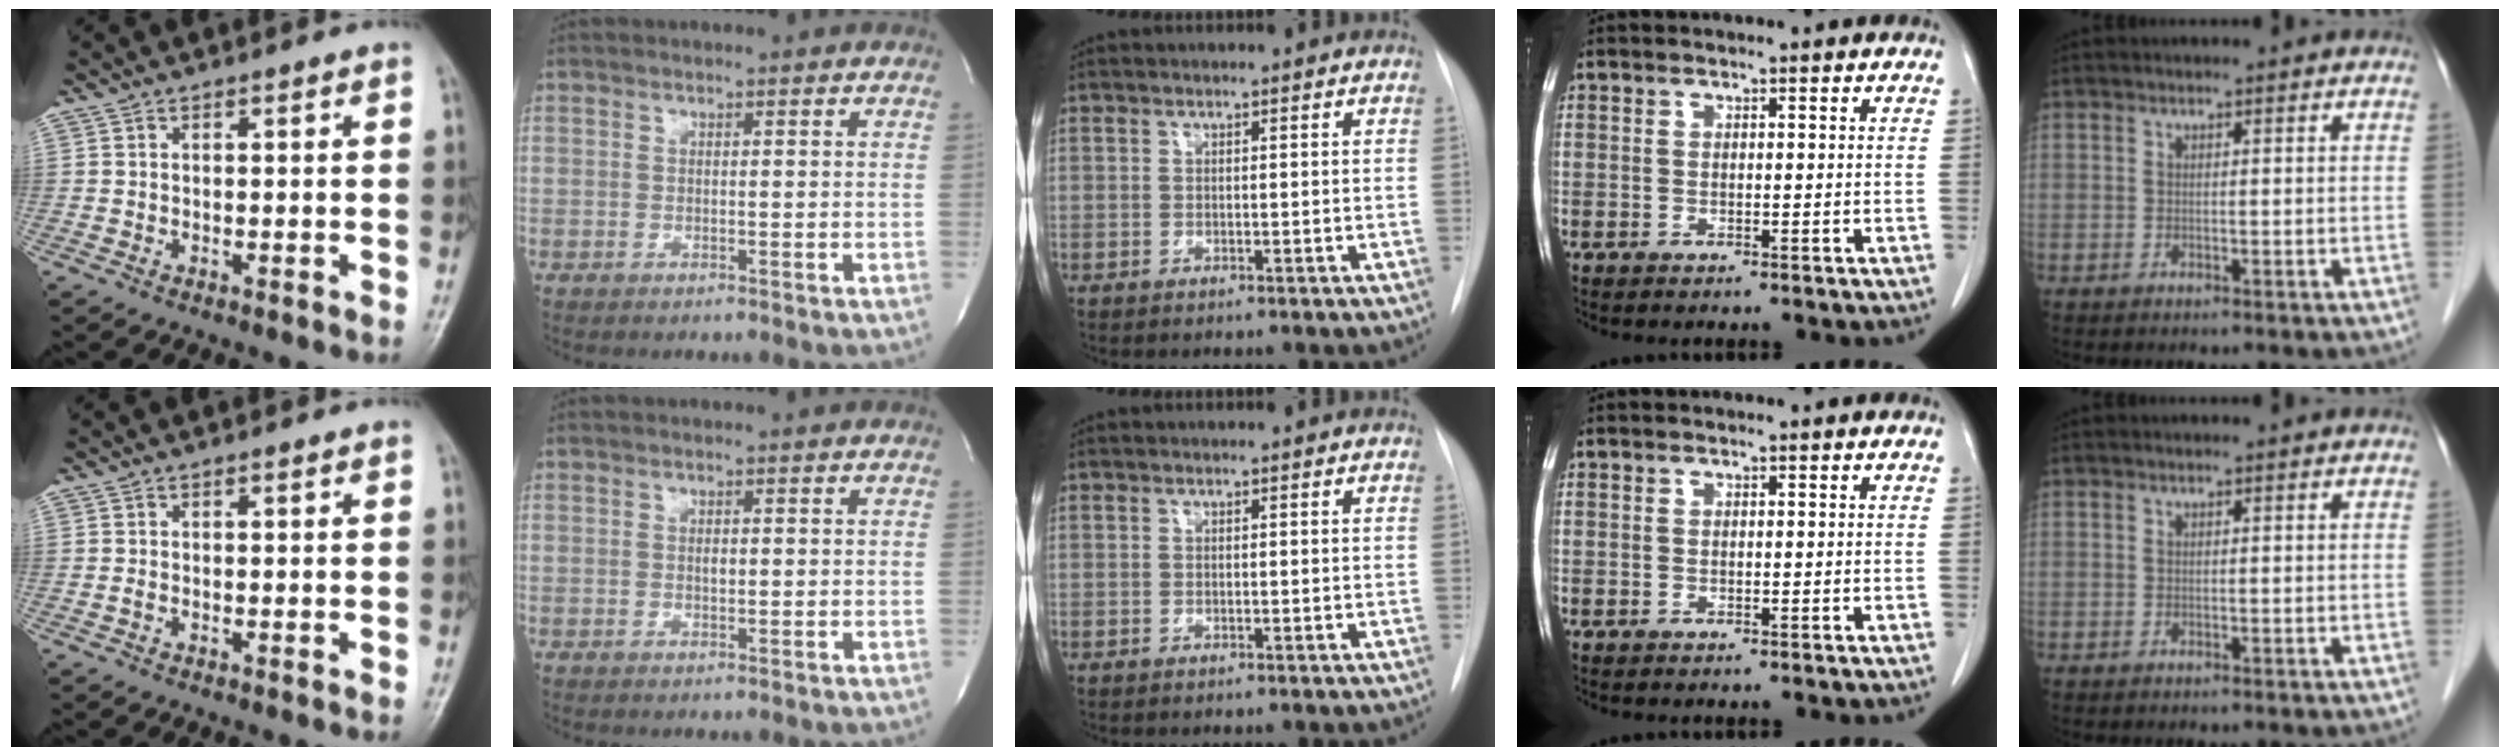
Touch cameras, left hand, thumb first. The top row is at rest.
{"thumb": {"total": 0.6, "force": [0.1, 0.3, 0.5], "torque": [-0.010, 0.001, 0.003]}, "index": {"total": 0.7, "force": [-0.2, 0.3, 0.6], "torque": [-0.012, -0.005, -0.004]}}